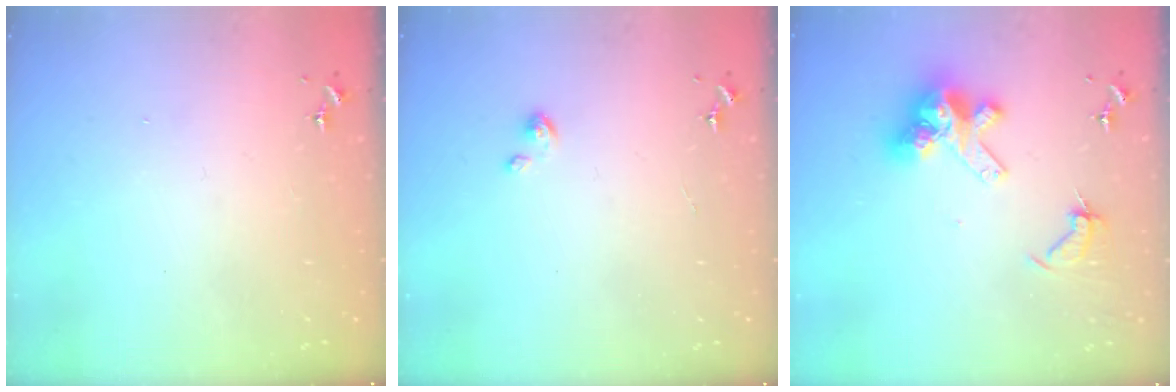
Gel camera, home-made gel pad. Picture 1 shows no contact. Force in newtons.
{"total": 2.7, "press": 2.7, "slide": 0.2}
{"total": 13.6, "press": 13.5, "slide": 1.5}